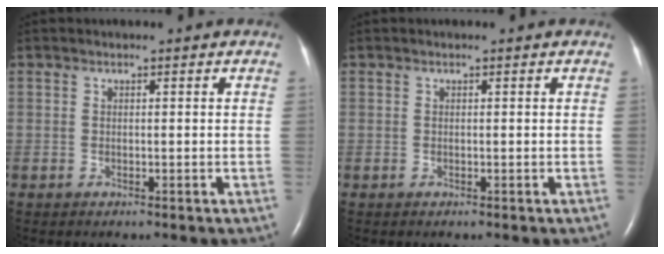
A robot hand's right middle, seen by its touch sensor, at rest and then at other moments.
{"total": 0.0}